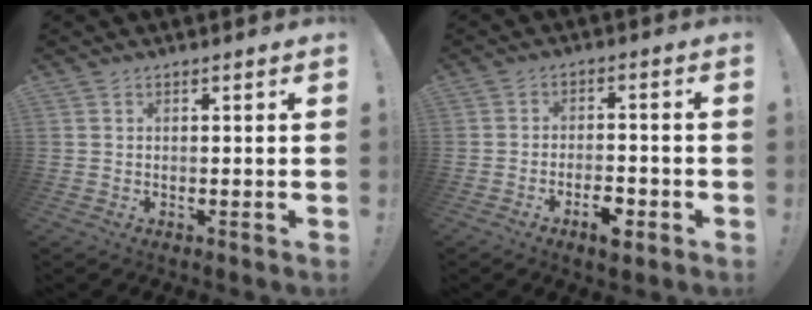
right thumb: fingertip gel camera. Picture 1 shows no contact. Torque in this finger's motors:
{"motor_torque": [0.67, 0.08, 0.00, -0.04, 0.09]}